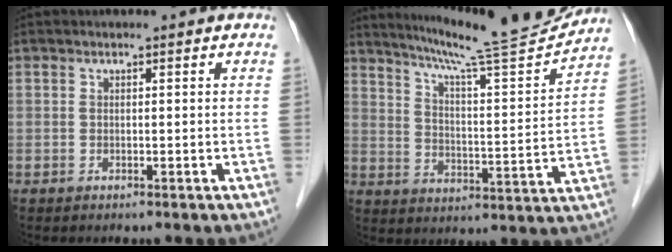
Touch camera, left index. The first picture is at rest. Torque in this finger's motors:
{"motor_torque": [0.71, -1.01, 0.04, 0.02]}